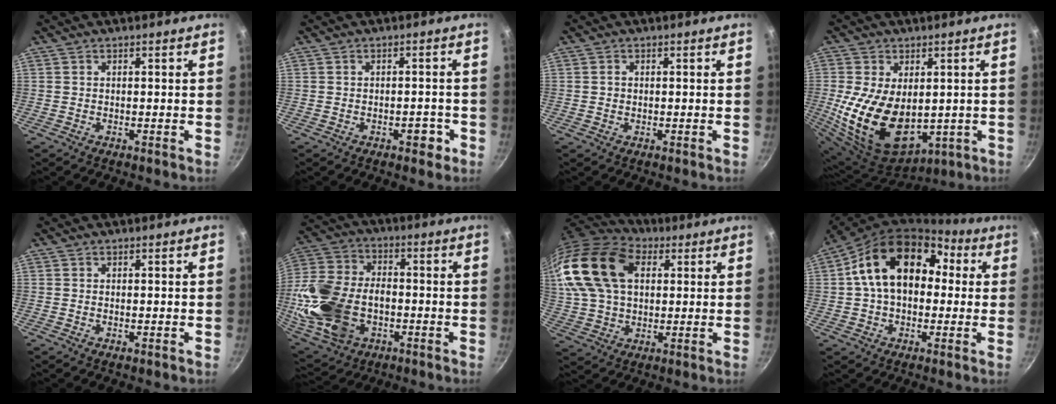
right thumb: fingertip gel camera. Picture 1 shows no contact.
{"total": 3.0, "force": [-1.5, 1.7, 2.0], "torque": [-0.011, 0.015, -0.015]}
{"total": 1.0, "force": [0.1, 0.9, 0.5], "torque": [-0.007, 0.004, 0.001]}
{"total": 18.6, "force": [-0.5, 11.8, 14.3], "torque": [-0.262, -0.021, 0.018]}
{"total": 0.5, "force": [-0.1, 0.2, 0.5], "torque": [-0.010, 0.000, -0.002]}
{"total": 21.2, "force": [-4.2, 14.3, 15.0], "torque": [-0.306, 0.023, -0.068]}
{"total": 23.2, "force": [6.9, 15.3, 15.9], "torque": [-0.321, 0.012, 0.121]}
{"total": 17.6, "force": [2.9, 12.3, 12.2], "torque": [-0.167, 0.042, 0.033]}